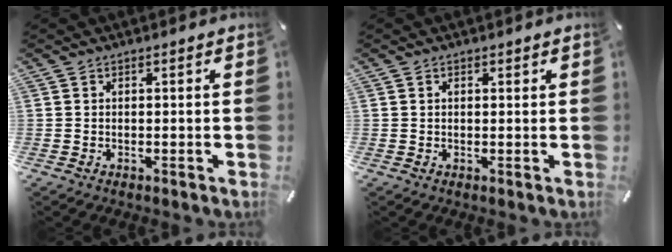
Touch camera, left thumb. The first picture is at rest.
{"total": 1.0, "force": [0.4, 0.6, 0.7], "torque": [-0.015, 0.002, 0.006]}